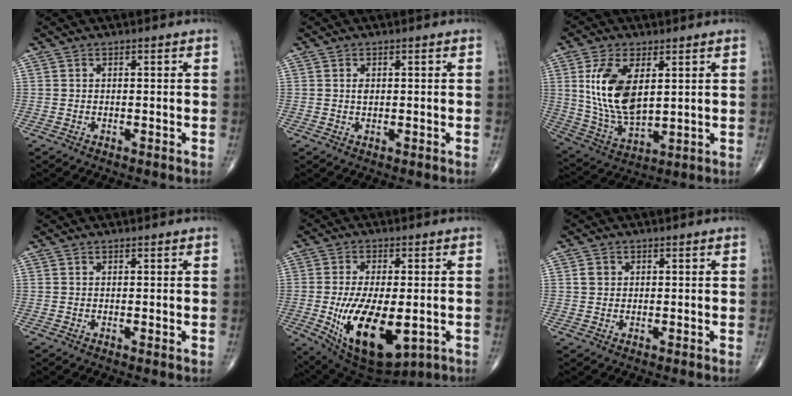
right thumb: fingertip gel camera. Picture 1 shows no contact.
{"total": 1.2, "force": [0.3, 0.8, 0.8], "torque": [-0.011, 0.000, 0.005]}
{"total": 14.3, "force": [3.5, 7.5, 11.7], "torque": [-0.225, -0.020, 0.080]}
{"total": 0.5, "force": [0.1, 0.1, 0.5], "torque": [-0.014, -0.004, 0.002]}
{"total": 17.7, "force": [-4.3, 8.5, 14.9], "torque": [-0.264, -0.016, -0.046]}
{"total": 1.8, "force": [0.4, 1.6, 0.7], "torque": [-0.008, 0.001, 0.008]}